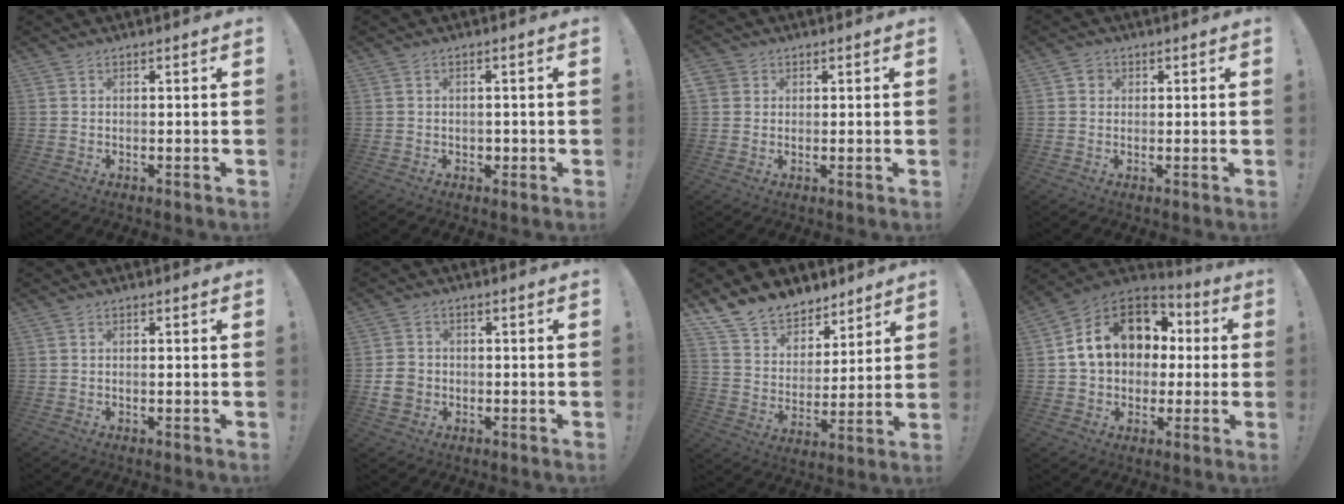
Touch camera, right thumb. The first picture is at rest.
{"total": 1.6, "force": [-0.3, 1.5, 0.6], "torque": [0.001, -0.004, -0.008]}
{"total": 2.7, "force": [1.4, 2.3, 0.4], "torque": [-0.006, -0.002, 0.026]}
{"total": 1.9, "force": [0.4, 1.8, 0.6], "torque": [-0.010, 0.004, 0.007]}
{"total": 0.6, "force": [-0.3, -0.1, 0.5], "torque": [0.000, -0.005, -0.007]}
{"total": 6.1, "force": [-1.2, 5.2, 2.8], "torque": [-0.052, 0.011, -0.022]}
{"total": 13.0, "force": [10.3, 7.5, 2.8], "torque": [-0.063, -0.076, 0.200]}
{"total": 16.9, "force": [4.6, 12.9, 9.9], "torque": [-0.161, -0.005, 0.095]}